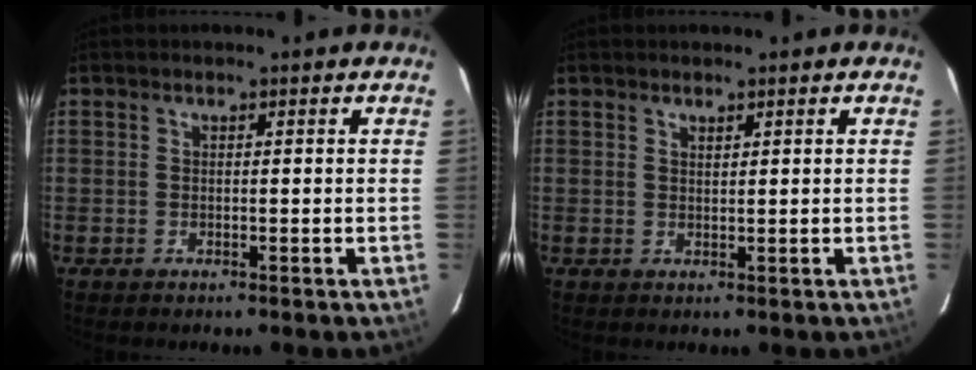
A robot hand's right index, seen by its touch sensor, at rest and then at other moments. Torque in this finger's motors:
{"motor_torque": [-0.20, 0.46, -0.07, 0.00]}